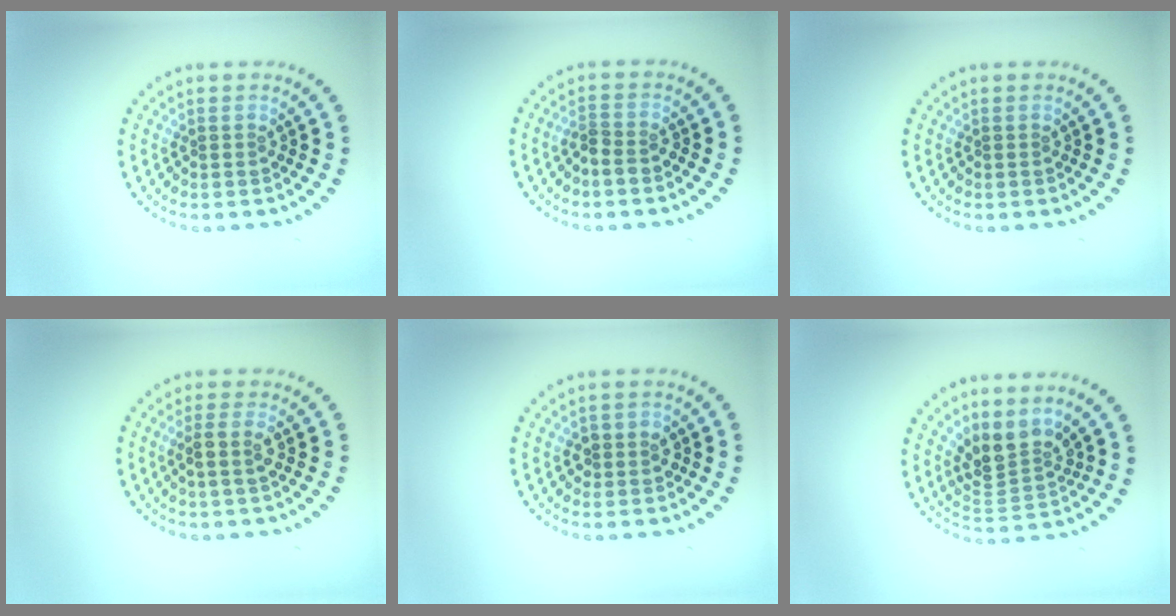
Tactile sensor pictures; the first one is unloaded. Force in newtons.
{"total": 1.4, "press": 1.1, "slide": 0.9}
{"total": 0.0}
{"total": 1.9, "press": 1.5, "slide": 1.2}
{"total": 1.7, "press": 1.6, "slide": 0.6}
{"total": 3.3, "press": 2.3, "slide": 2.4}